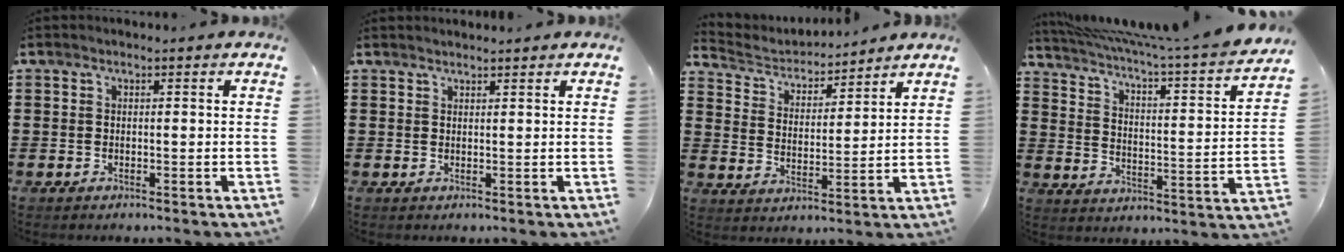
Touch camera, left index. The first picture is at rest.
{"total": 1.1, "force": [1.1, 0.1, 0.0], "torque": [-0.002, -0.001, 0.022]}
{"total": 4.1, "force": [3.9, 1.1, 0.3], "torque": [-0.032, -0.027, 0.064]}
{"total": 3.8, "force": [3.2, -0.5, 2.0], "torque": [-0.058, -0.041, 0.043]}